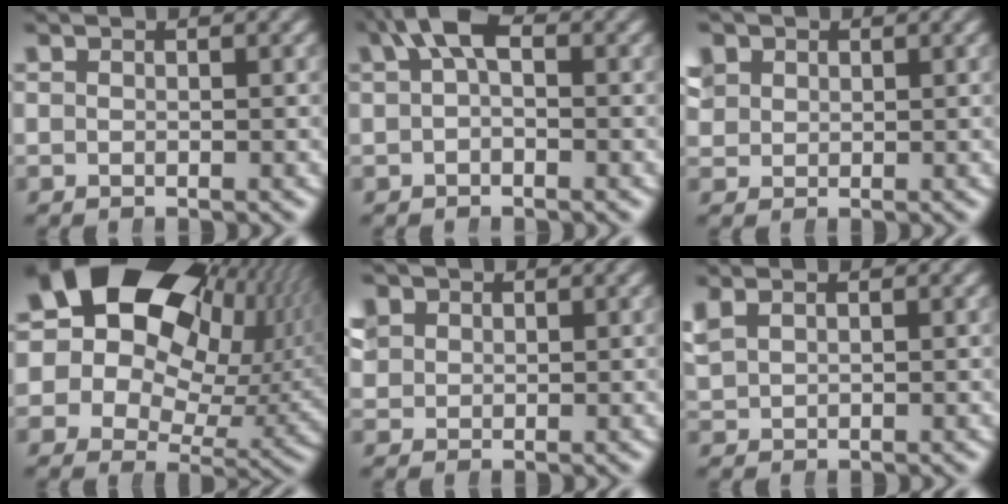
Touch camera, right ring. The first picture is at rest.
{"total": 4.7, "force": [1.6, 2.4, 3.7], "torque": [-0.062, 0.012, 0.021]}
{"total": 2.9, "force": [1.4, 2.3, 1.1], "torque": [-0.024, 0.004, 0.029]}
{"total": 24.4, "force": [4.0, 18.1, 15.8], "torque": [-0.292, -0.006, 0.050]}
{"total": 3.2, "force": [1.3, 2.6, 1.2], "torque": [-0.029, 0.002, 0.028]}
{"total": 1.9, "force": [0.9, 1.3, 0.9], "torque": [-0.023, 0.007, 0.023]}